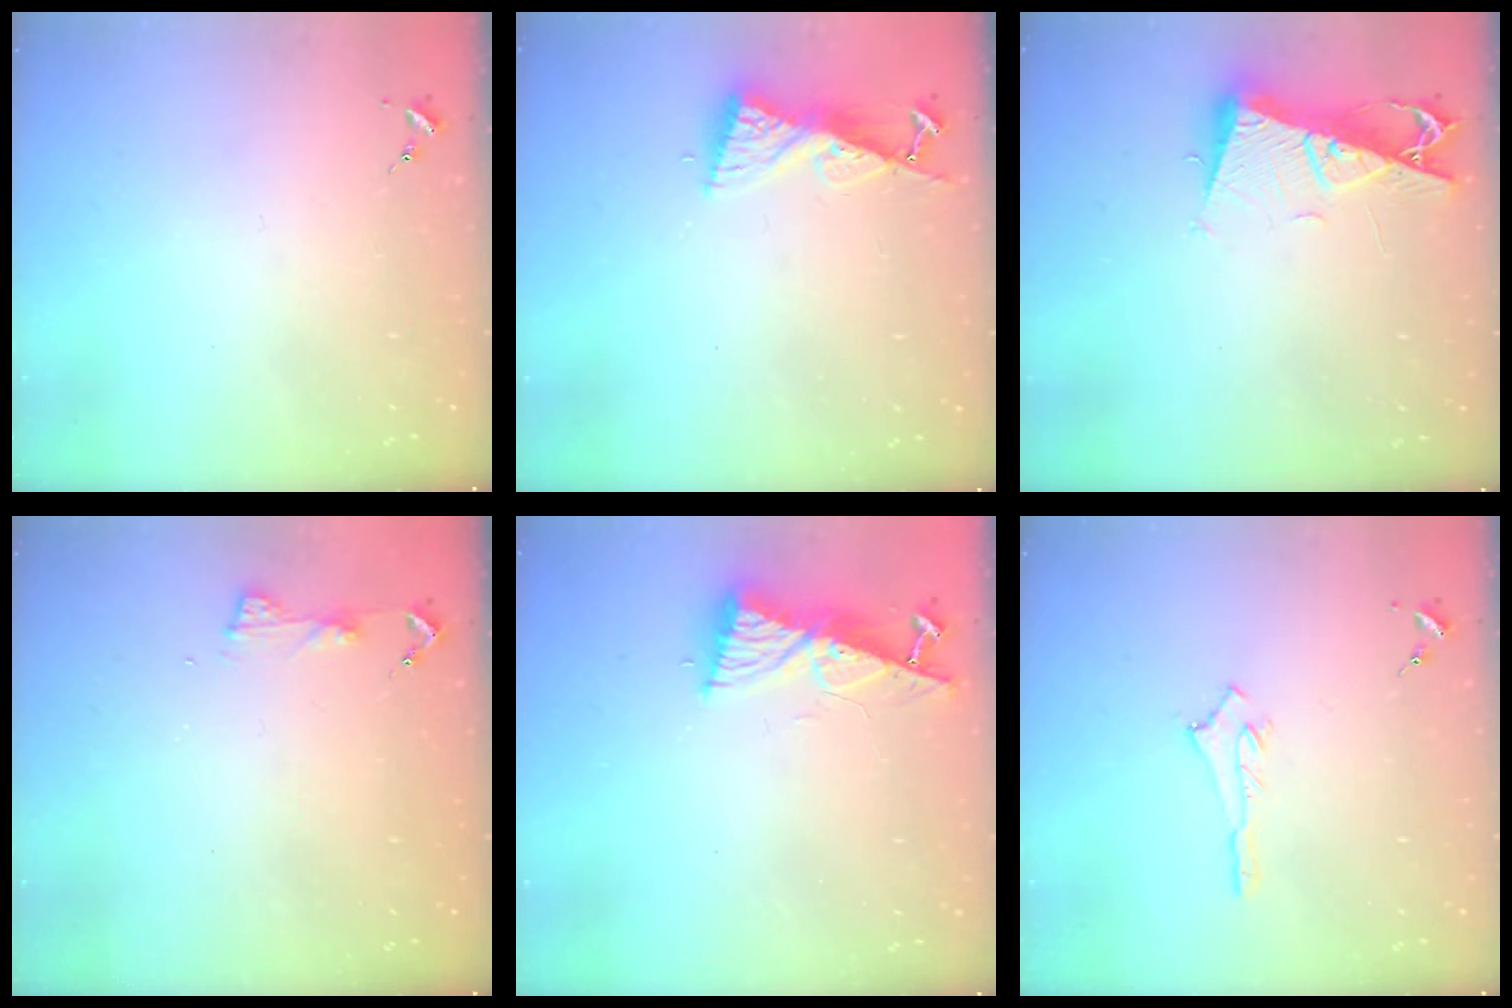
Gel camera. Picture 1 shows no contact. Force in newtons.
{"total": 8.6, "press": 8.6, "slide": 0.6}
{"total": 10.1, "press": 10.0, "slide": 1.3}
{"total": 4.4, "press": 4.4, "slide": 0.5}
{"total": 10.3, "press": 10.3, "slide": 1.0}
{"total": 3.0, "press": 3.0, "slide": 0.2}